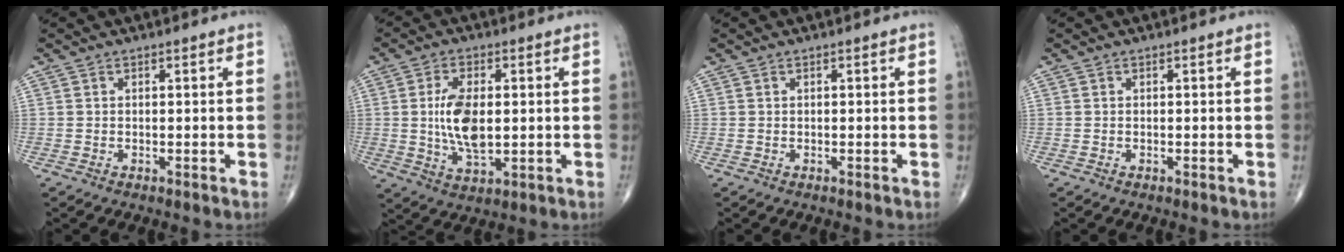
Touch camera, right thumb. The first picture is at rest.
{"total": 9.8, "force": [0.5, 4.8, 8.5], "torque": [-0.162, -0.009, 0.014]}
{"total": 0.0}
{"total": 0.0}